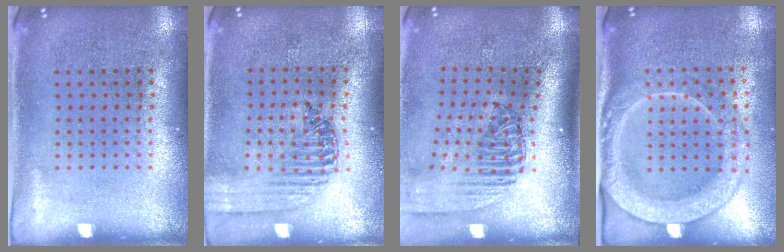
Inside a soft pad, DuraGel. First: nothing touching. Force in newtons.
{"total": 1.4, "press": 1.4, "slide": 0.4}
{"total": 2.4, "press": 1.8, "slide": 1.6}
{"total": 2.4, "press": 2.2, "slide": 1.1}